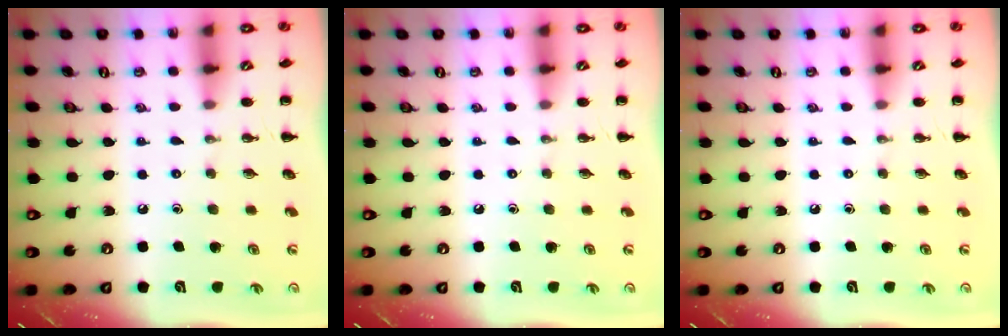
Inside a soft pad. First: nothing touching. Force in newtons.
{"total": 0.0}
{"total": 0.0}